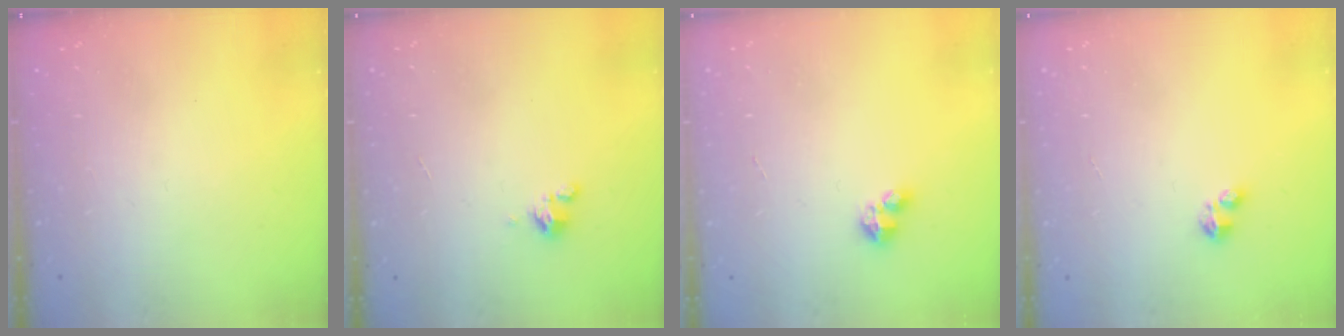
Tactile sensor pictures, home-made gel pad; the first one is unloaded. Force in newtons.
{"total": 1.8, "press": 1.7, "slide": 0.4}
{"total": 2.8, "press": 2.8, "slide": 0.2}
{"total": 1.6, "press": 1.6, "slide": 0.3}